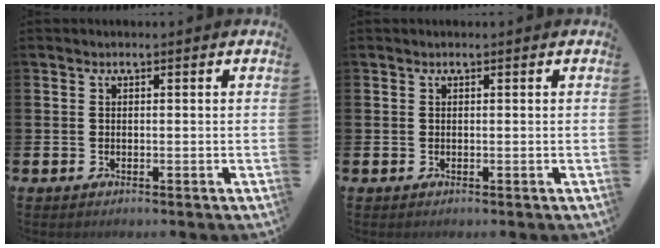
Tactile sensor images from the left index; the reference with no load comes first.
{"total": 0.0}